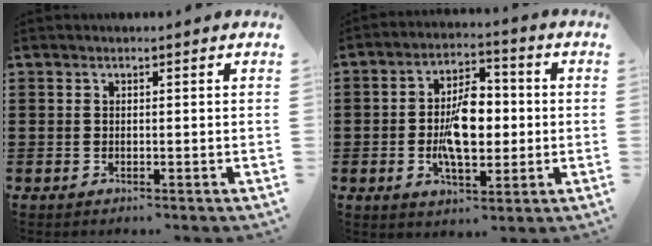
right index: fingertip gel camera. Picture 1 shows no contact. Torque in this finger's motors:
{"motor_torque": [2.14, 0.00, 0.44, 0.21]}